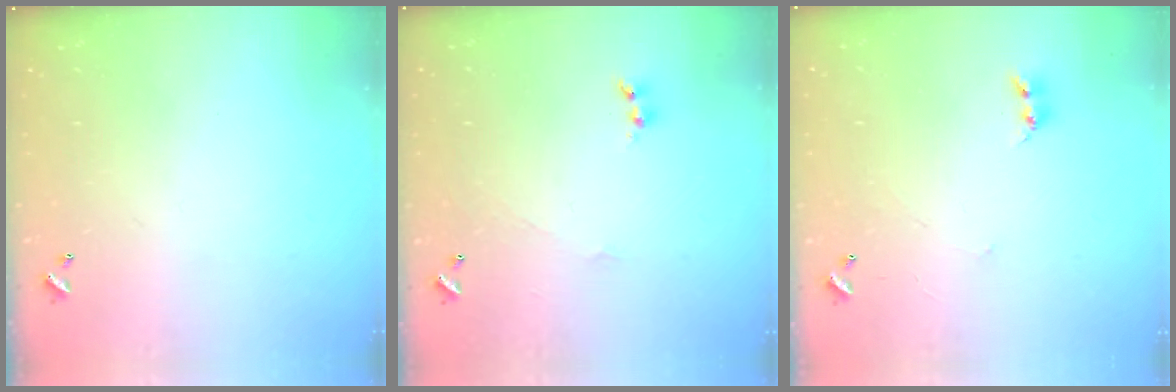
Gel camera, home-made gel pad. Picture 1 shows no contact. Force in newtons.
{"total": 1.7, "press": 1.6, "slide": 0.6}
{"total": 2.4, "press": 2.4, "slide": 0.4}